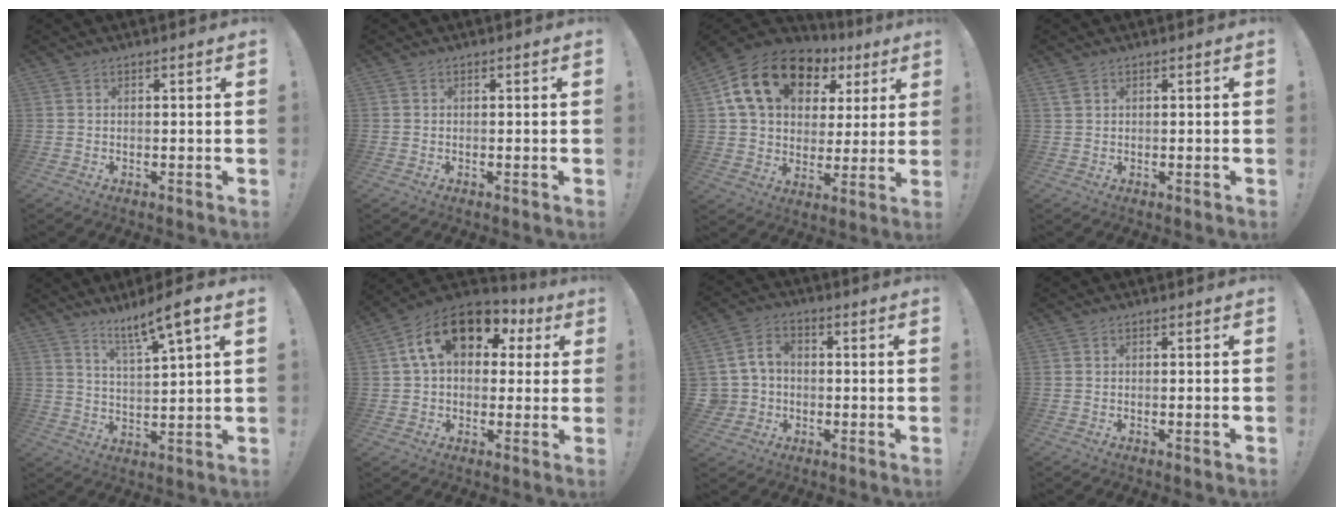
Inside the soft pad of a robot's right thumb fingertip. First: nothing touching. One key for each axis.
{"total": 0.0}
{"total": 19.8, "fx": 9.1, "fy": 13.3, "fz": 11.5, "tx": -0.188, "ty": -0.025, "tz": 0.174}
{"total": 1.6, "fx": 1.0, "fy": 0.8, "fz": 1.1, "tx": -0.029, "ty": 0.004, "tz": 0.020}
{"total": 8.9, "fx": 6.5, "fy": 0.4, "fz": 6.0, "tx": -0.103, "ty": -0.036, "tz": 0.105}
{"total": 16.9, "fx": 6.5, "fy": 10.6, "fz": 11.4, "tx": -0.183, "ty": -0.009, "tz": 0.118}
{"total": 7.1, "fx": -0.7, "fy": 6.7, "fz": 2.2, "tx": -0.043, "ty": 0.014, "tz": -0.010}
{"total": 1.0, "fx": -0.4, "fy": -0.4, "fz": 0.8, "tx": -0.021, "ty": 0.001, "tz": -0.006}